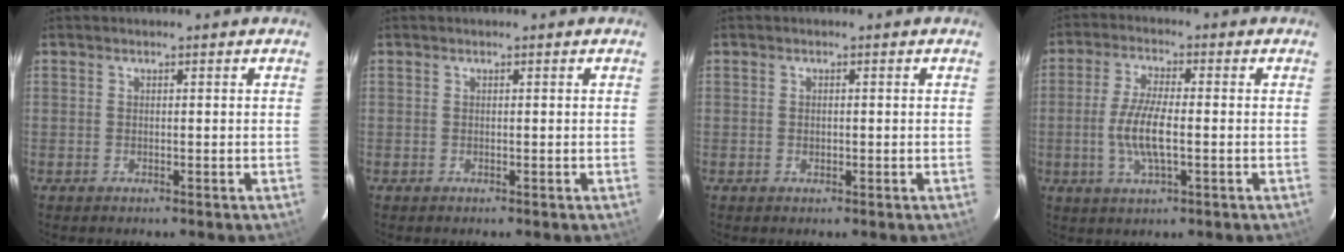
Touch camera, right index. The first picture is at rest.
{"total": 0.0}
{"total": 0.9, "force": [0.0, 0.7, 0.6], "torque": [-0.010, 0.001, 0.000]}
{"total": 8.0, "force": [-1.3, 2.2, 7.6], "torque": [-0.156, -0.004, -0.028]}